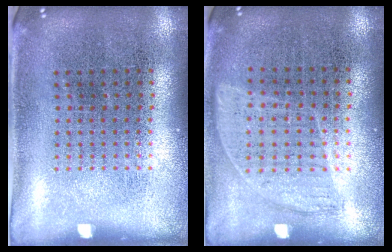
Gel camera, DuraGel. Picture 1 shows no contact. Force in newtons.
{"total": 0.9, "press": 0.8, "slide": 0.5}